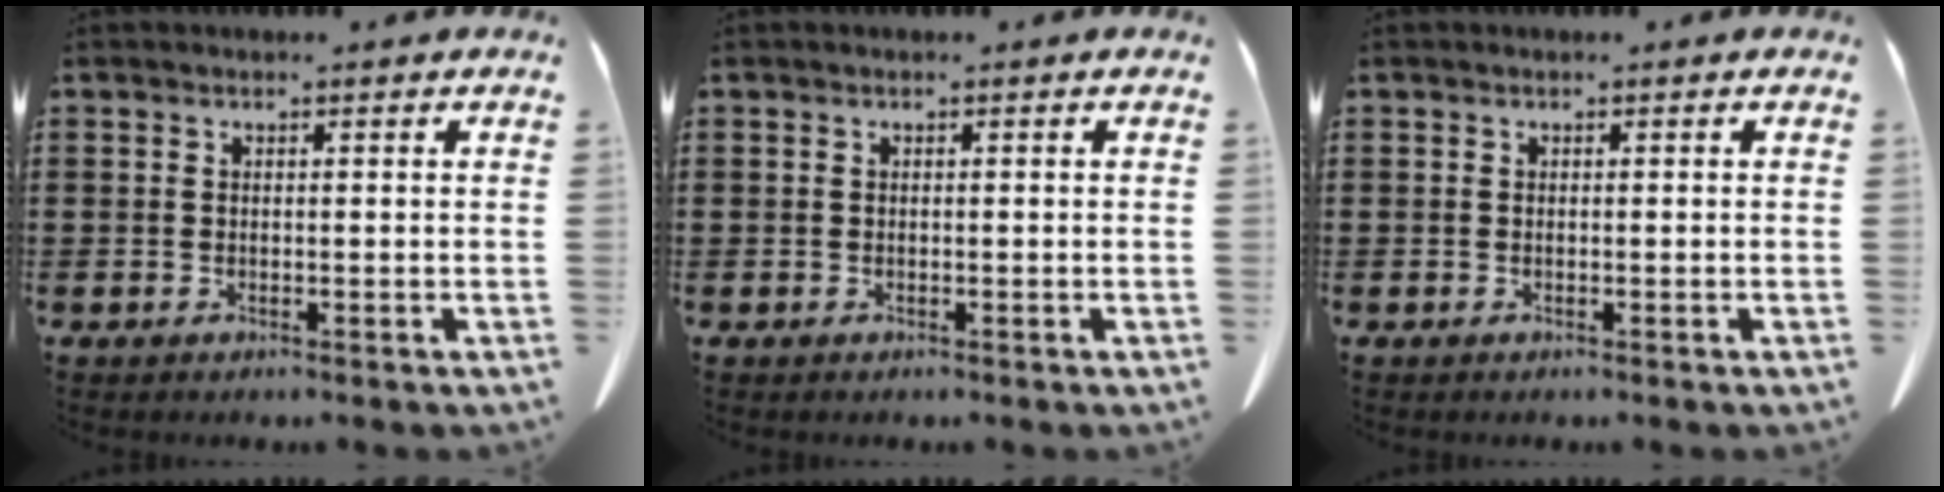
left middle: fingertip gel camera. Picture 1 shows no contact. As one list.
[{"total": 0.0}, {"total": 0.0}]